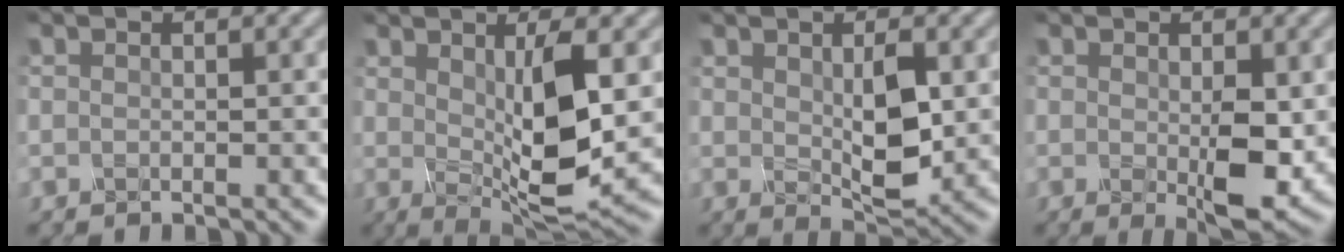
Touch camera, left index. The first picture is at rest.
{"total": 5.8, "force": [0.6, 1.4, 5.6], "torque": [-0.097, -0.012, 0.022]}
{"total": 4.0, "force": [0.2, 1.6, 3.6], "torque": [-0.076, -0.008, 0.014]}
{"total": 4.4, "force": [-0.6, 1.5, 4.1], "torque": [-0.077, -0.010, -0.001]}